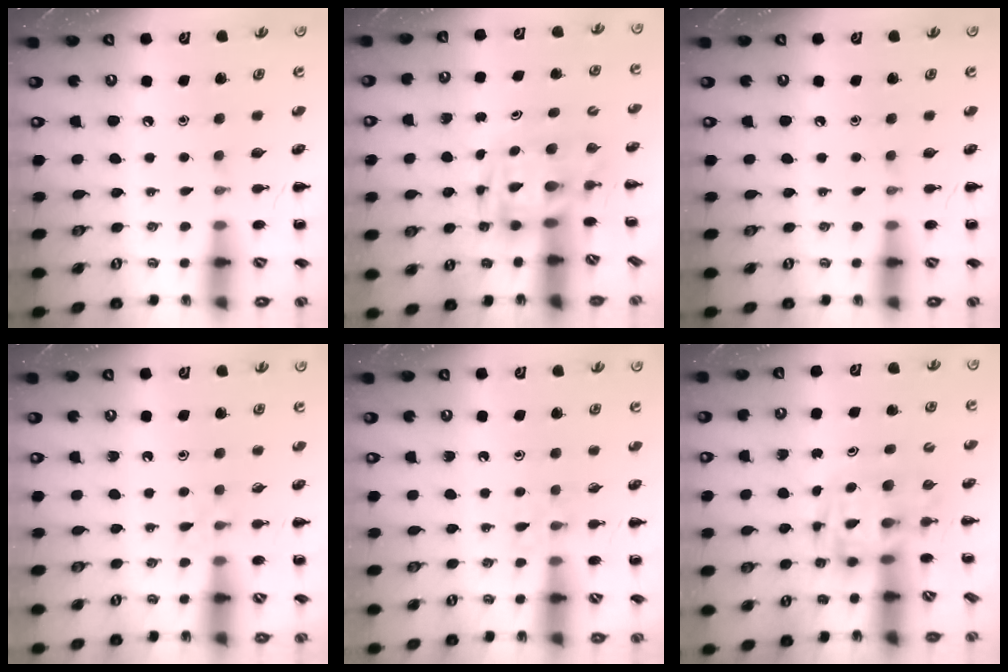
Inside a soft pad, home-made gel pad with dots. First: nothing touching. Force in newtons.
{"total": 3.4, "press": 3.3, "slide": 0.6}
{"total": 0.0}
{"total": 2.9, "press": 2.6, "slide": 1.3}
{"total": 2.2, "press": 2.0, "slide": 1.0}
{"total": 3.4, "press": 3.4, "slide": 0.6}